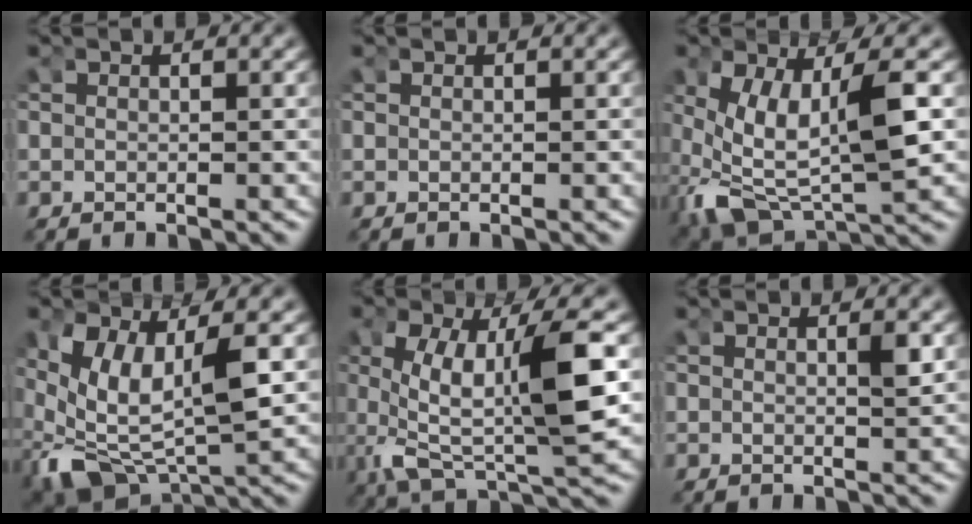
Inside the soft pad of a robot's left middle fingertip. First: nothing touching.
{"total": 0.0}
{"total": 8.6, "force": [-1.9, 4.7, 6.9], "torque": [-0.154, -0.054, 0.005]}
{"total": 9.1, "force": [-1.7, 5.7, 6.9], "torque": [-0.160, -0.057, 0.006]}
{"total": 8.9, "force": [0.0, 3.4, 8.2], "torque": [-0.147, -0.020, 0.017]}
{"total": 0.8, "force": [0.4, -0.4, 0.7], "torque": [-0.011, -0.007, 0.009]}